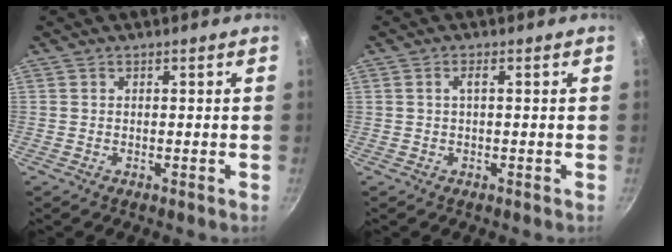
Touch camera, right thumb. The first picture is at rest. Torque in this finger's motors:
{"motor_torque": [-0.09, -0.21, 0.52, 0.26, -0.01]}